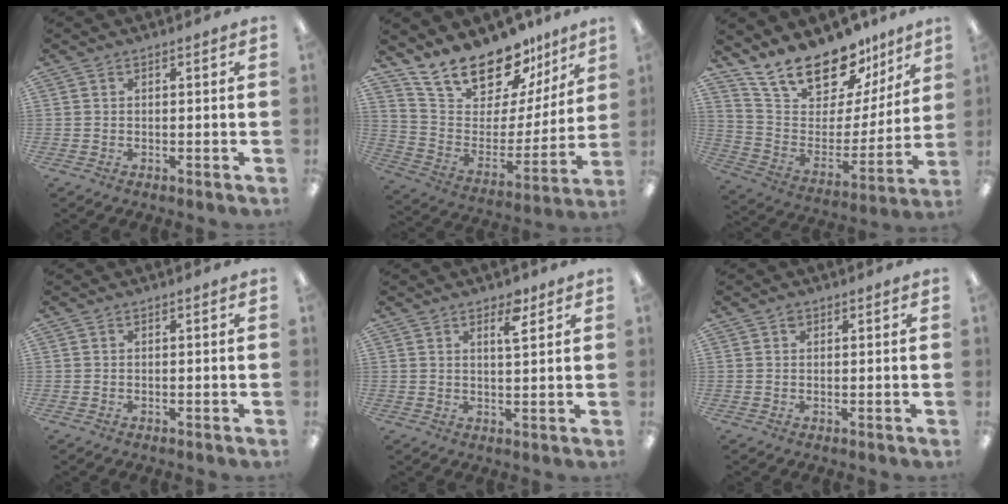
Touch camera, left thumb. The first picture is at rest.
{"total": 19.6, "force": [17.1, 7.4, 6.2], "torque": [-0.120, -0.133, 0.307]}
{"total": 20.6, "force": [17.1, 8.4, 7.7], "torque": [-0.142, -0.125, 0.307]}
{"total": 0.0}
{"total": 4.5, "force": [2.9, 1.4, 3.0], "torque": [-0.037, -0.011, 0.045]}
{"total": 1.1, "force": [0.6, 0.8, 0.6], "torque": [-0.013, 0.002, 0.011]}